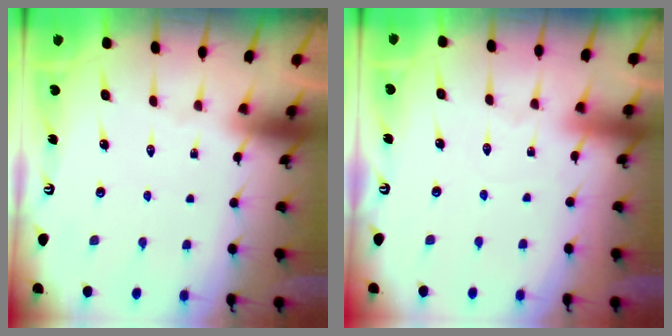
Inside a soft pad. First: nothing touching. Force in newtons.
{"total": 2.9, "press": 2.9, "slide": 0.3}